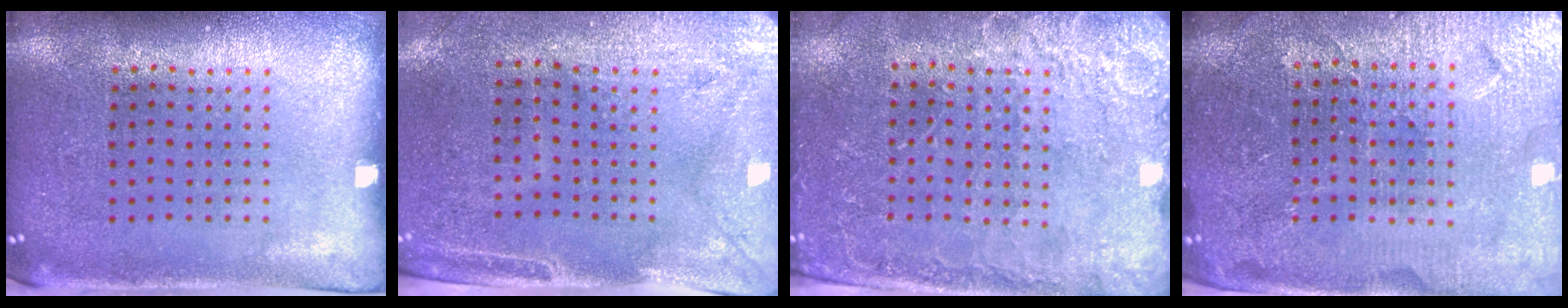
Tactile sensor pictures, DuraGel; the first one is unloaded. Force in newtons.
{"total": 2.9, "press": 2.5, "slide": 1.6}
{"total": 2.8, "press": 2.7, "slide": 0.4}
{"total": 4.6, "press": 4.4, "slide": 1.5}